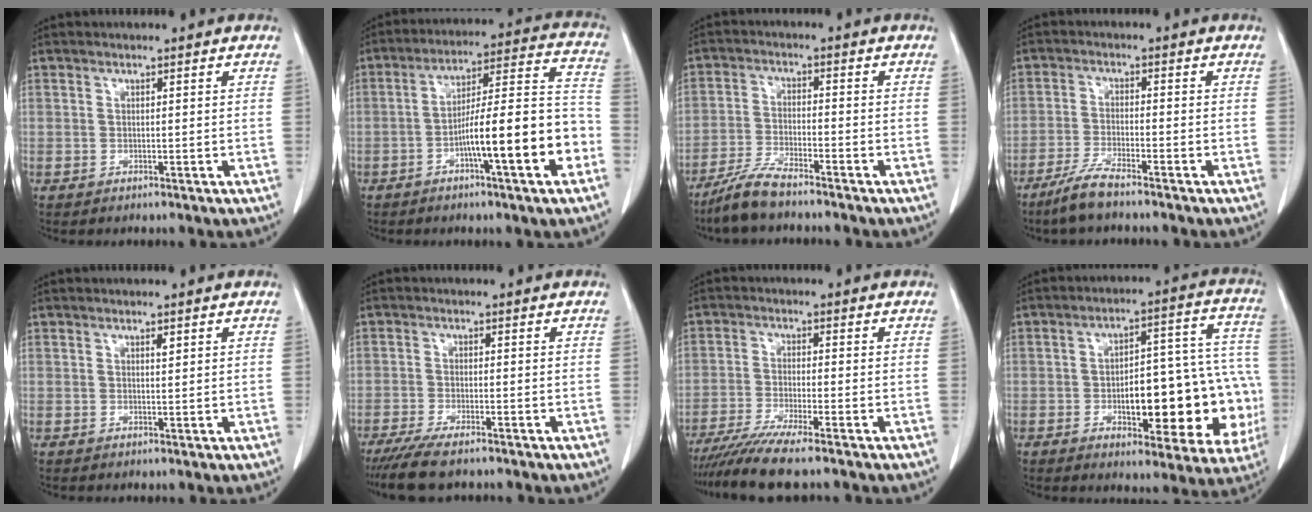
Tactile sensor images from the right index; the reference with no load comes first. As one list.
[{"total": 15.4, "force": [-5.5, 1.3, 14.4], "torque": [-0.216, 0.020, -0.083]}, {"total": 6.2, "force": [-5.3, 0.6, 3.1], "torque": [-0.072, -0.017, -0.106]}, {"total": 5.0, "force": [-4.1, 0.1, 2.9], "torque": [-0.066, -0.014, -0.084]}, {"total": 0.7, "force": [0.4, 0.2, 0.6], "torque": [-0.013, -0.002, 0.006]}, {"total": 6.4, "force": [-5.2, 1.0, 3.6], "torque": [-0.061, -0.013, -0.083]}, {"total": 7.5, "force": [-6.3, -0.9, 4.1], "torque": [-0.063, -0.022, -0.106]}, {"total": 20.2, "force": [-4.5, 7.4, 18.3], "torque": [-0.165, 0.051, -0.036]}]